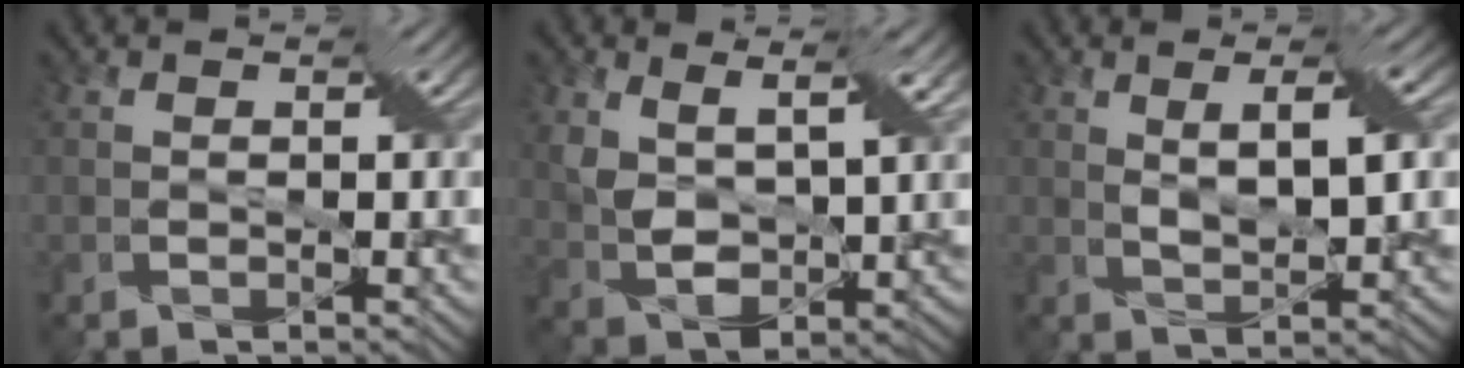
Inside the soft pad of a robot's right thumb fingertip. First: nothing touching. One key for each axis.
{"total": 4.9, "fx": 2.4, "fy": 2.4, "fz": 3.5, "tx": -0.087, "ty": -0.008, "tz": 0.049}
{"total": 3.7, "fx": 1.7, "fy": 0.6, "fz": 3.2, "tx": -0.054, "ty": -0.002, "tz": 0.035}